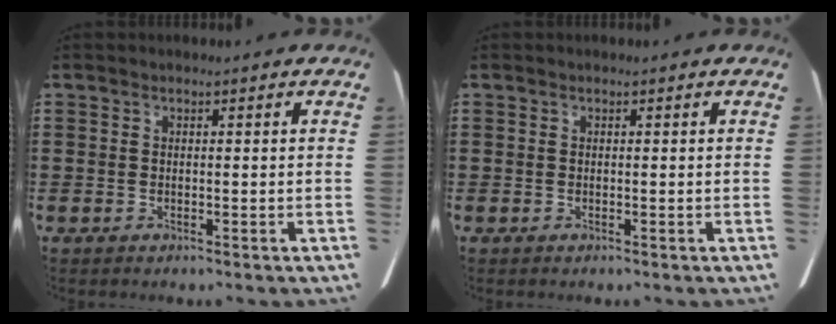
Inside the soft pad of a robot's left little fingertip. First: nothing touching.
{"total": 0.0}